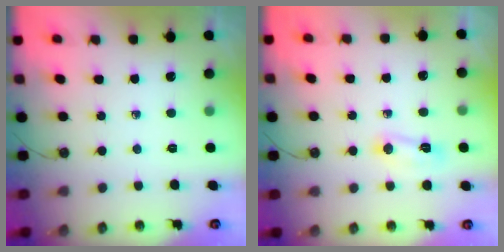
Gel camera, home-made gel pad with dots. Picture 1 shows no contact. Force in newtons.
{"total": 4.9, "press": 4.9, "slide": 0.5}